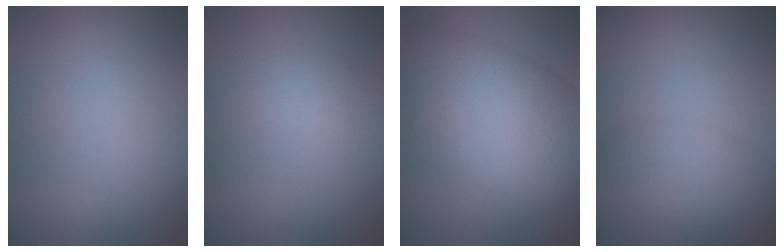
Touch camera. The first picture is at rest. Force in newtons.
{"total": 1.8, "press": 1.8, "slide": 0.1}
{"total": 12.1, "press": 12.1, "slide": 0.4}
{"total": 3.0, "press": 3.0, "slide": 0.1}